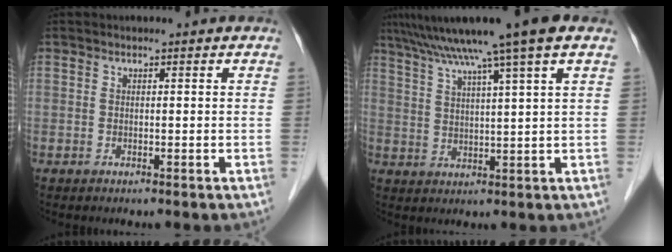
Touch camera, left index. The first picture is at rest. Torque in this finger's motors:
{"motor_torque": [0.79, -0.82, 1.01, 0.21]}